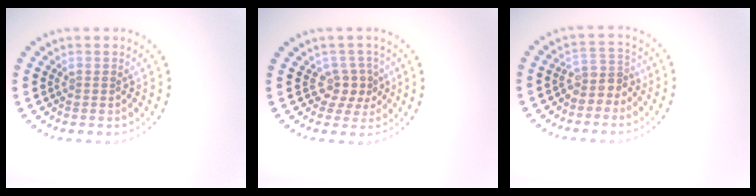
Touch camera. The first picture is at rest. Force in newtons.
{"total": 2.2, "press": 1.7, "slide": 1.4}
{"total": 2.5, "press": 2.0, "slide": 1.5}